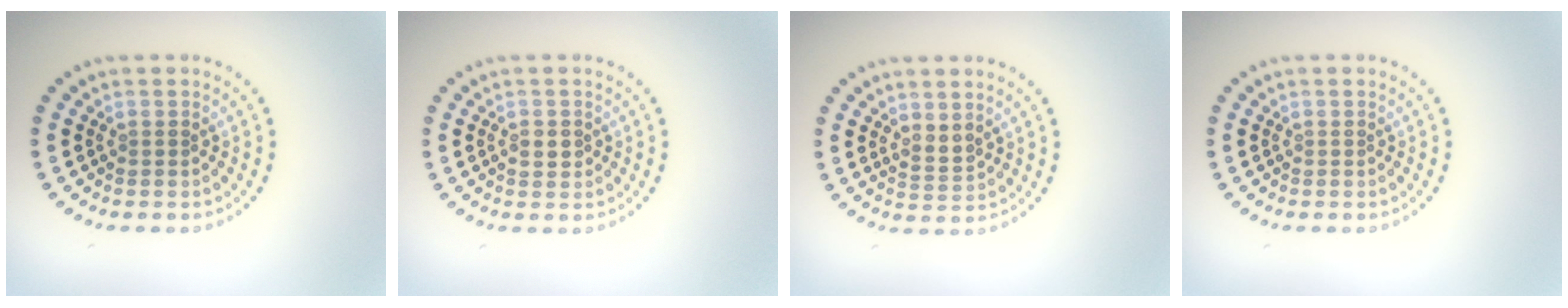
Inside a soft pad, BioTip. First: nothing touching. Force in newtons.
{"total": 1.5, "press": 1.5, "slide": 0.1}
{"total": 1.6, "press": 1.2, "slide": 1.1}
{"total": 0.0}